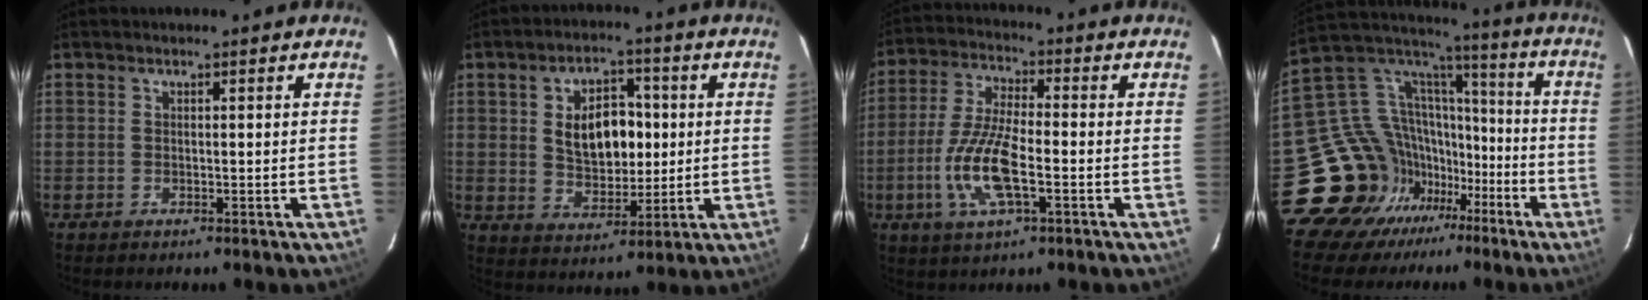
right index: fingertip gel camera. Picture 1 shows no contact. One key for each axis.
{"total": 10.8, "fx": 1.5, "fy": 6.8, "fz": 8.3, "tx": -0.146, "ty": 0.017, "tz": 0.039}
{"total": 12.0, "fx": -3.4, "fy": 3.5, "fz": 10.9, "tx": -0.232, "ty": -0.004, "tz": -0.069}
{"total": 17.0, "fx": -10.7, "fy": 12.7, "fz": 3.8, "tx": -0.083, "ty": 0.077, "tz": -0.182}